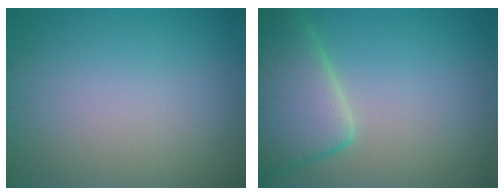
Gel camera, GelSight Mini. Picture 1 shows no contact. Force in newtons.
{"total": 7.1, "press": 7.0, "slide": 0.6}